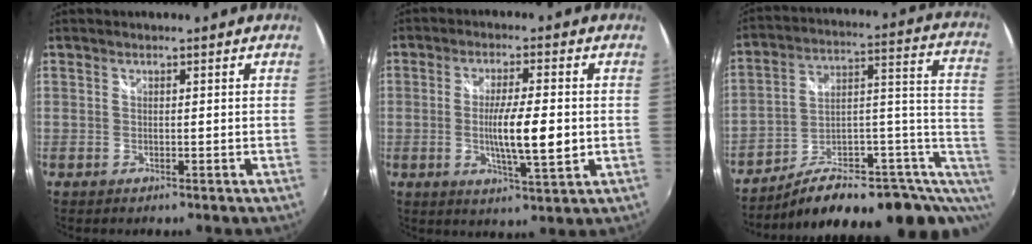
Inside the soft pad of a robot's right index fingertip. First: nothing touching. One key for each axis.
{"total": 8.7, "fx": -0.9, "fy": 1.0, "fz": 8.6, "tx": -0.149, "ty": -0.009, "tz": -0.010}
{"total": 20.1, "fx": -2.4, "fy": 9.3, "fz": 17.6, "tx": -0.237, "ty": 0.026, "tz": -0.027}